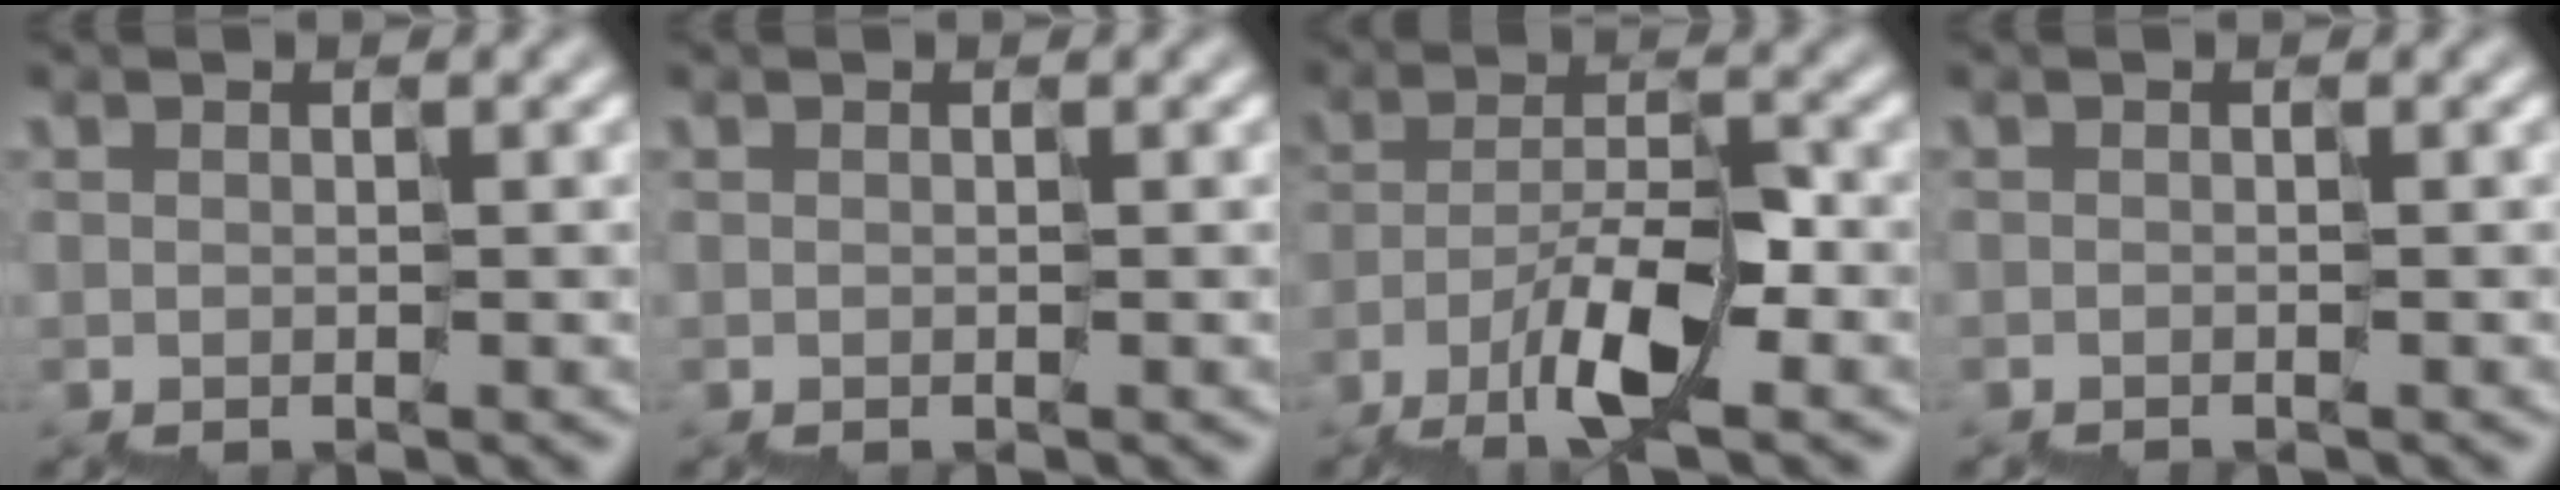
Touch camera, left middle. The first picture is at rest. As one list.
[{"total": 0.0}, {"total": 5.7, "force": [-3.8, 1.4, 4.1], "torque": [-0.072, 0.012, -0.074]}, {"total": 0.7, "force": [-0.6, -0.1, -0.3], "torque": [0.003, -0.005, -0.016]}]